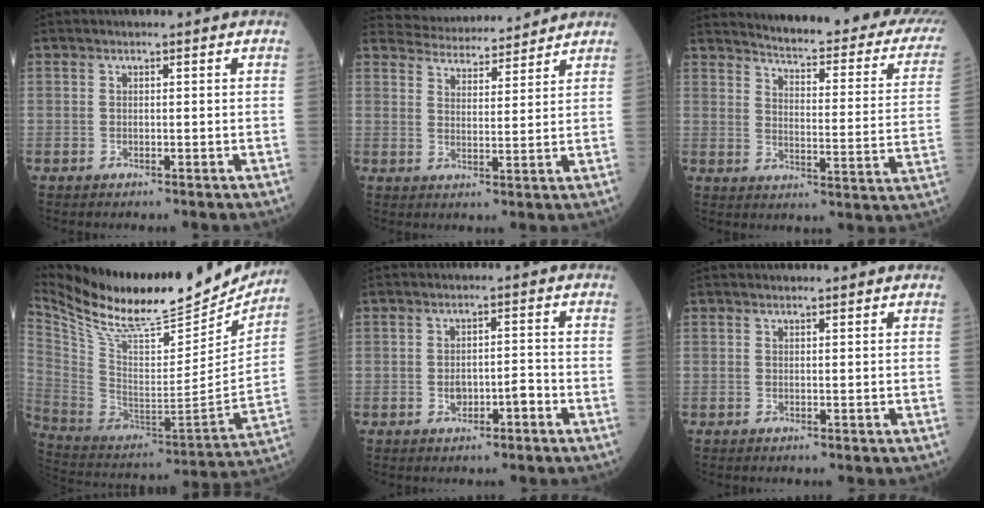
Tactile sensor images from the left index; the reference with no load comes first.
{"total": 11.4, "force": [11.0, 1.9, 1.9], "torque": [-0.022, 0.017, 0.160]}
{"total": 23.3, "force": [20.5, 3.3, 10.6], "torque": [-0.130, -0.070, 0.229]}
{"total": 28.5, "force": [25.2, 5.1, 12.4], "torque": [-0.226, -0.048, 0.390]}
{"total": 3.0, "force": [-1.5, 1.3, 2.2], "torque": [-0.029, 0.006, -0.020]}
{"total": 0.8, "force": [0.8, 0.1, 0.0], "torque": [-0.004, 0.005, 0.013]}